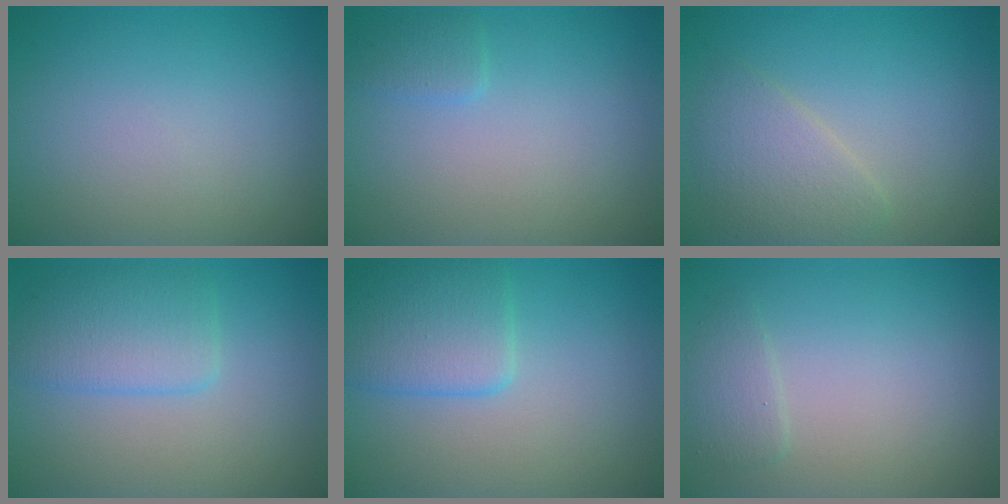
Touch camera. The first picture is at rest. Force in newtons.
{"total": 1.2, "press": 1.2, "slide": 0.1}
{"total": 3.1, "press": 3.1, "slide": 0.0}
{"total": 3.5, "press": 3.5, "slide": 0.1}
{"total": 4.0, "press": 4.0, "slide": 0.3}
{"total": 1.4, "press": 1.4, "slide": 0.1}